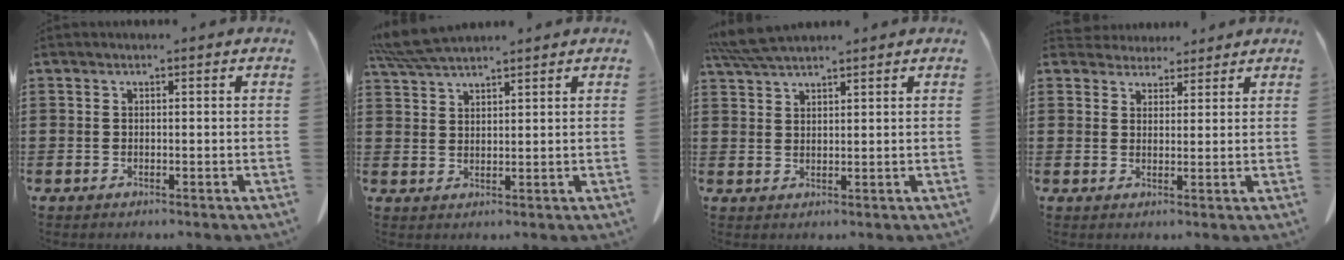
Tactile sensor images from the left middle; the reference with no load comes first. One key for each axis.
{"total": 5.3, "fx": 4.8, "fy": 0.7, "fz": 2.2, "tx": -0.057, "ty": -0.009, "tz": 0.091}
{"total": 4.7, "fx": 4.1, "fy": 0.6, "fz": 2.2, "tx": -0.055, "ty": -0.004, "tz": 0.077}
{"total": 3.3, "fx": 3.1, "fy": 1.1, "fz": 0.0, "tx": -0.001, "ty": -0.006, "tz": 0.058}